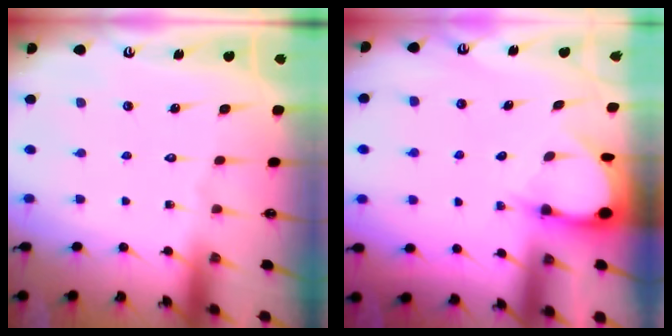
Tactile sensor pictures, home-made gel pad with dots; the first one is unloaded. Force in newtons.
{"total": 3.4, "press": 3.4, "slide": 0.3}